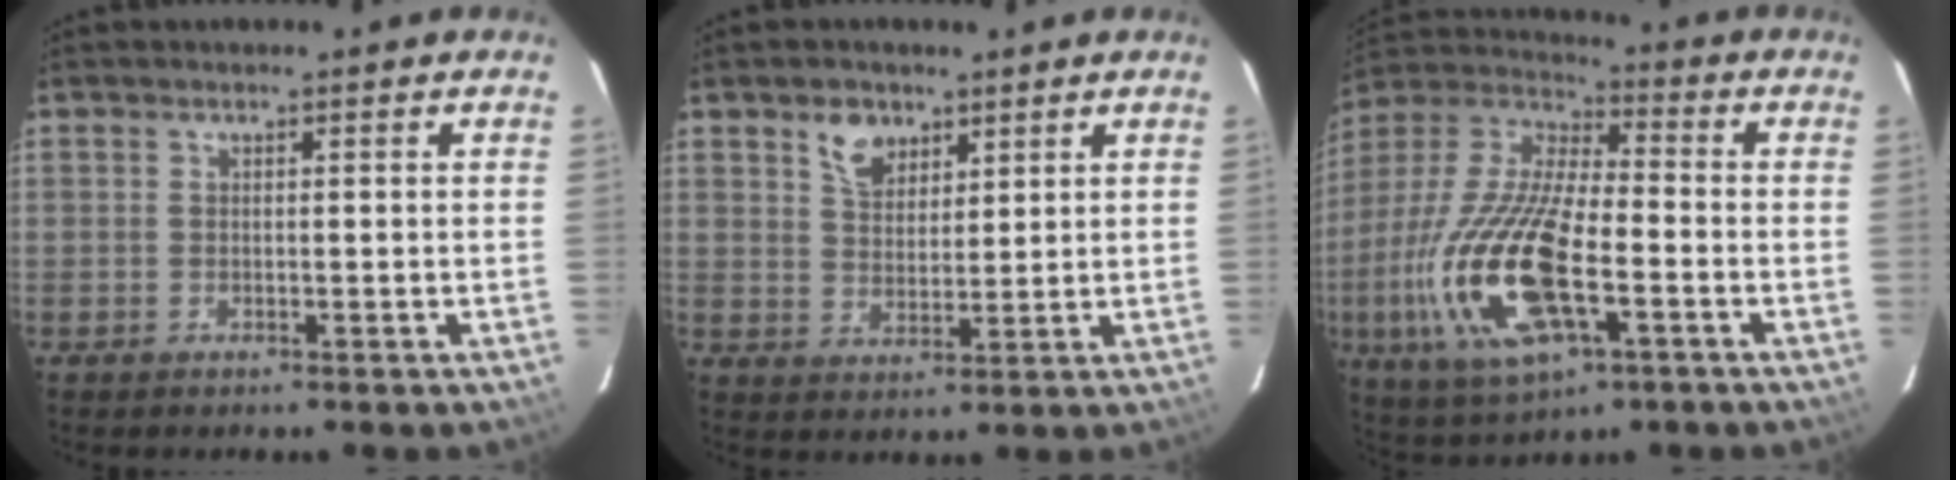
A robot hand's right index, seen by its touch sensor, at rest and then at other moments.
{"total": 5.6, "force": [3.4, 3.6, 2.5], "torque": [-0.034, 0.006, 0.065]}
{"total": 22.0, "force": [-6.4, 8.5, 19.2], "torque": [-0.412, -0.025, -0.121]}